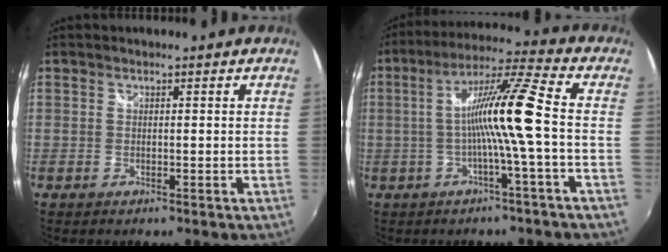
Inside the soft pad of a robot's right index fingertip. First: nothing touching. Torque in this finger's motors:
{"motor_torque": [2.06, -0.07, 0.74, 0.21]}